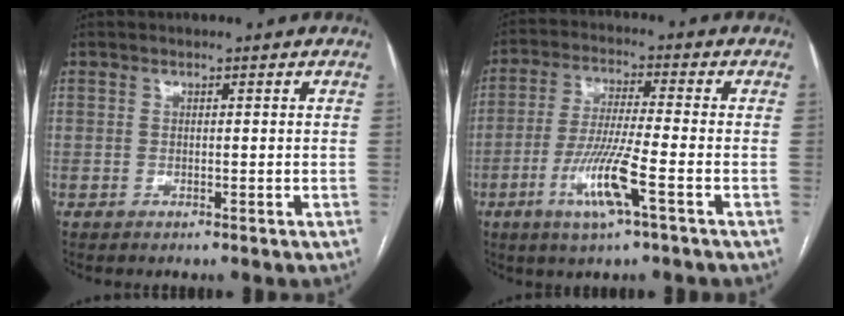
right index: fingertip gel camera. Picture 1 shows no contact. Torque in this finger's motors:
{"motor_torque": [1.63, -0.51, 0.91, 0.21]}